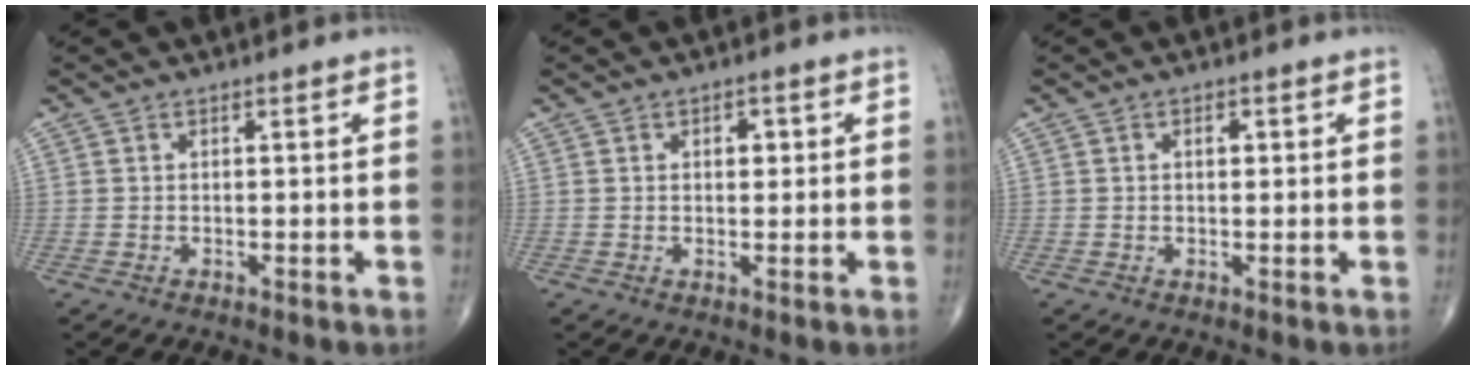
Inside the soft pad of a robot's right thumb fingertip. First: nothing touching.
{"total": 2.5, "force": [0.7, 1.6, 1.8], "torque": [-0.014, 0.001, 0.007]}
{"total": 1.9, "force": [0.5, 1.1, 1.4], "torque": [-0.020, 0.001, 0.006]}